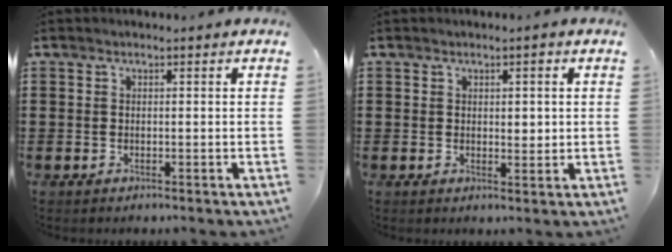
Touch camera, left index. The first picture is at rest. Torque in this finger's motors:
{"motor_torque": [0.05, -0.04, 0.05, 0.02]}